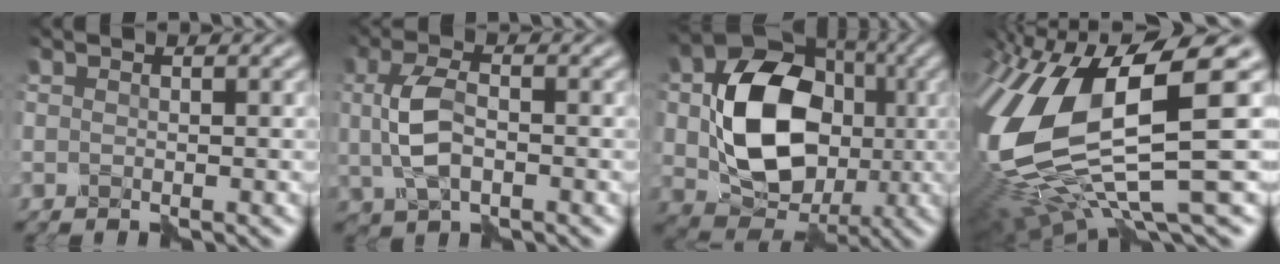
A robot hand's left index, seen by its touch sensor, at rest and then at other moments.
{"total": 4.1, "force": [0.1, 2.2, 3.5], "torque": [-0.080, 0.004, -0.001]}
{"total": 11.7, "force": [-0.3, 8.7, 7.8], "torque": [-0.137, 0.000, 0.001]}
{"total": 14.7, "force": [-0.1, 5.6, 13.6], "torque": [-0.294, -0.010, 0.009]}